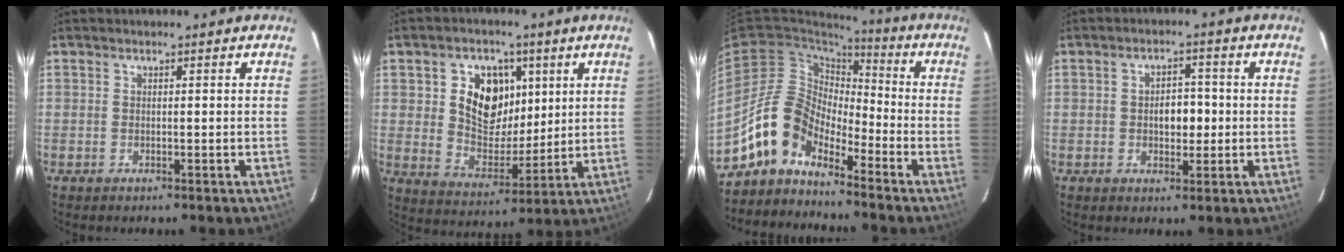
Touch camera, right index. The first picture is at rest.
{"total": 12.2, "force": [3.7, 9.0, 7.3], "torque": [-0.145, 0.010, 0.074]}
{"total": 10.6, "force": [-7.9, 5.5, 4.3], "torque": [-0.081, 0.029, -0.164]}
{"total": 4.6, "force": [-0.3, 2.9, 3.5], "torque": [-0.056, 0.009, 0.001]}